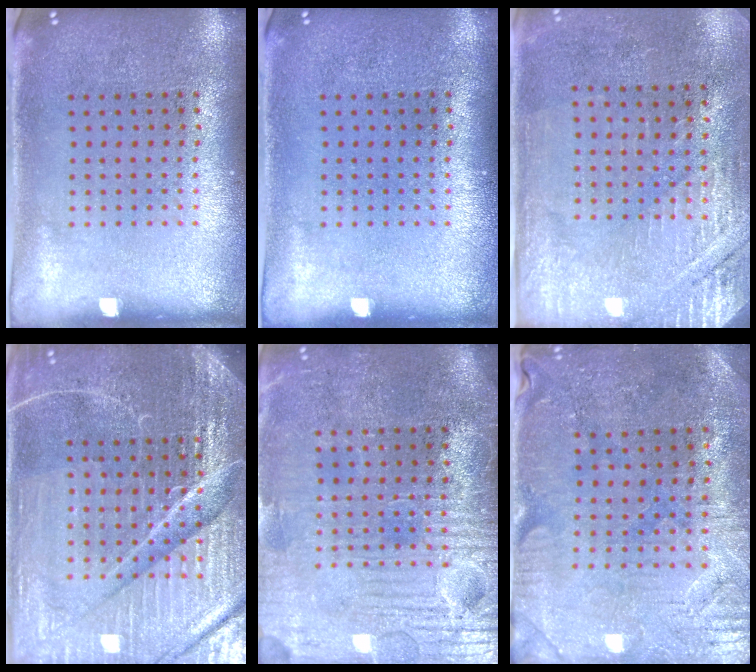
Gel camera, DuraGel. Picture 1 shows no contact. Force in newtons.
{"total": 0.0}
{"total": 2.8, "press": 2.7, "slide": 0.9}
{"total": 6.4, "press": 5.7, "slide": 3.0}
{"total": 4.0, "press": 3.7, "slide": 1.5}
{"total": 0.8, "press": 0.6, "slide": 0.5}